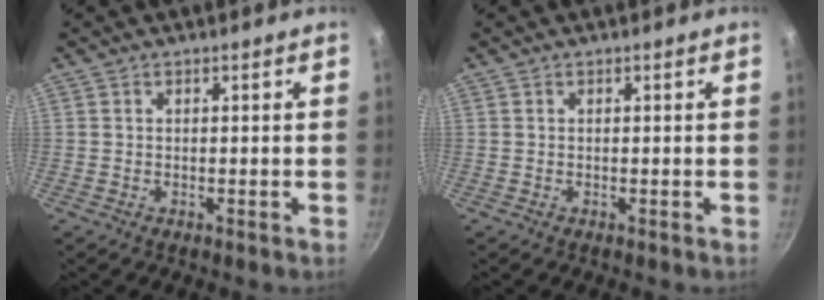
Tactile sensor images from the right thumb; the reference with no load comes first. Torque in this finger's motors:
{"motor_torque": [-0.03, -0.01, 0.00, 0.00, 0.00]}